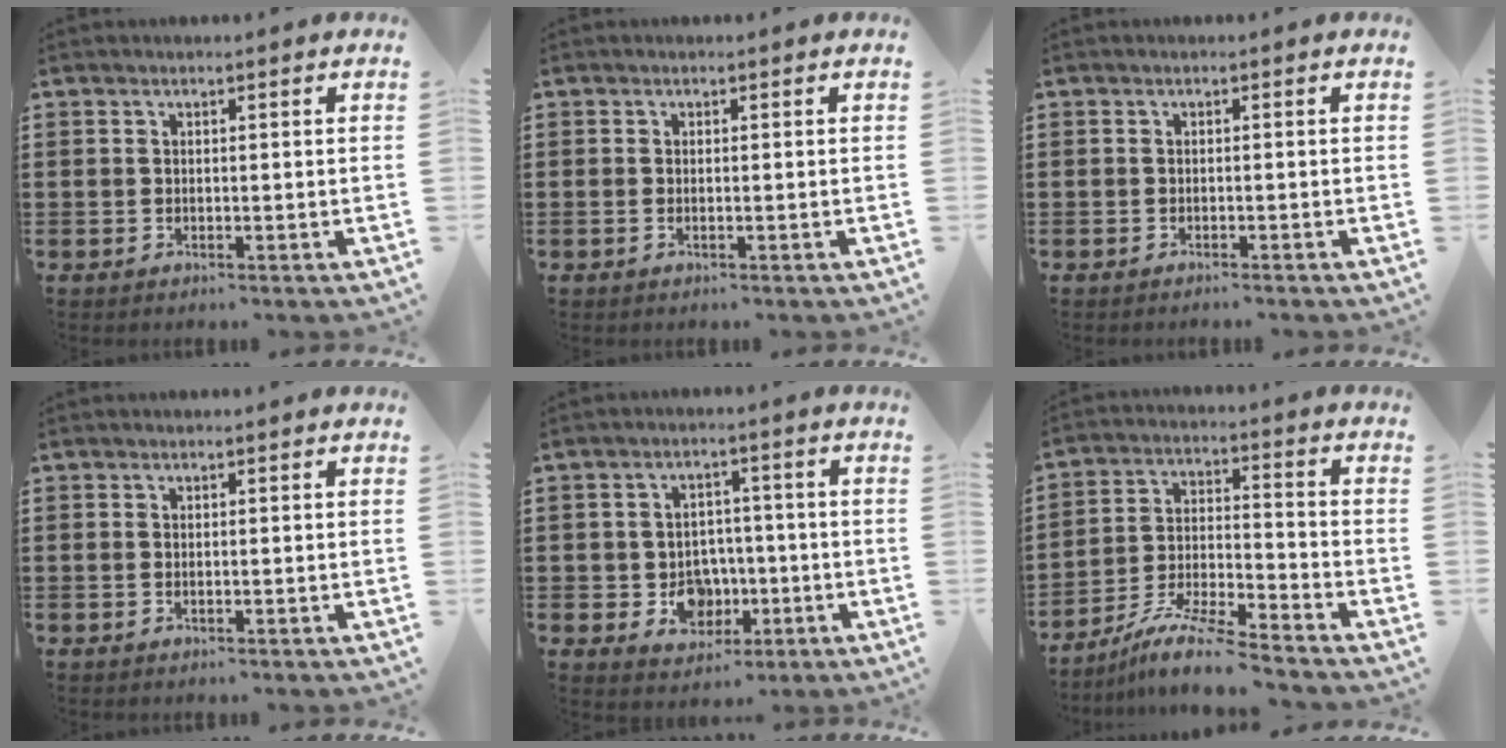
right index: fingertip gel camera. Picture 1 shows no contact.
{"total": 0.0}
{"total": 0.6, "force": [-0.6, -0.1, 0.1], "torque": [-0.004, -0.002, -0.011]}
{"total": 0.0}
{"total": 5.8, "force": [-1.3, 5.1, 2.3], "torque": [-0.037, 0.008, -0.023]}
{"total": 9.1, "force": [-8.1, 0.4, 4.2], "torque": [-0.082, 0.006, -0.158]}